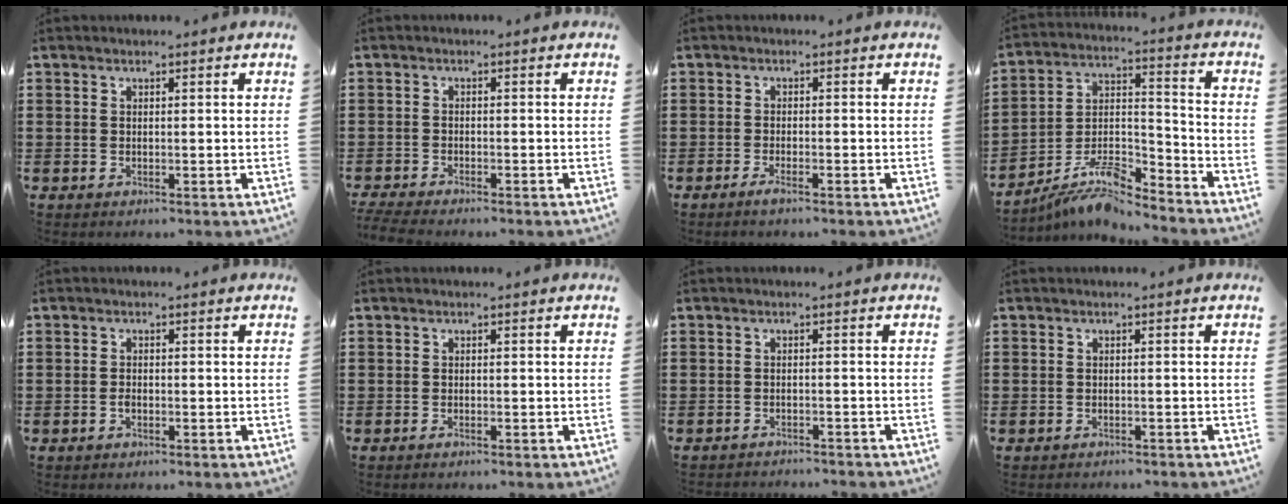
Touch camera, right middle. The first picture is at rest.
{"total": 2.3, "force": [-2.2, 0.0, 0.6], "torque": [-0.026, -0.007, -0.048]}
{"total": 1.7, "force": [-1.1, 0.1, 1.2], "torque": [-0.030, -0.007, -0.022]}
{"total": 9.5, "force": [-8.6, 1.7, 3.8], "torque": [-0.071, 0.016, -0.165]}
{"total": 0.7, "force": [-0.4, 0.1, 0.5], "torque": [-0.014, -0.006, -0.006]}
{"total": 0.6, "force": [-0.5, 0.0, 0.3], "torque": [-0.009, -0.006, -0.007]}
{"total": 1.8, "force": [-1.8, 0.1, -0.1], "torque": [-0.004, 0.001, -0.039]}
{"total": 1.2, "force": [-1.1, 0.4, -0.2], "torque": [0.001, 0.005, -0.026]}